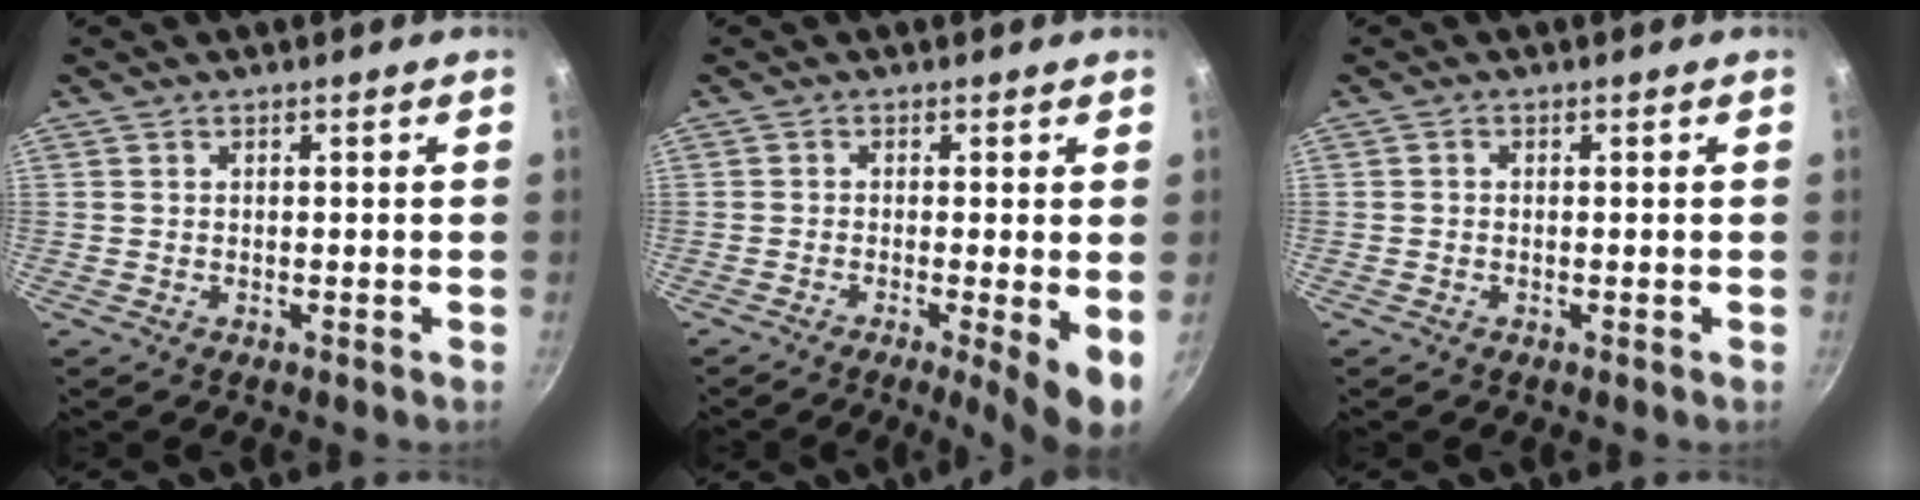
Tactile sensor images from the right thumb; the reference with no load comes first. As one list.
[{"total": 6.6, "force": [-1.4, 0.8, 6.4], "torque": [-0.095, -0.010, -0.021]}, {"total": 0.6, "force": [0.0, 0.4, 0.4], "torque": [-0.007, 0.005, -0.002]}]